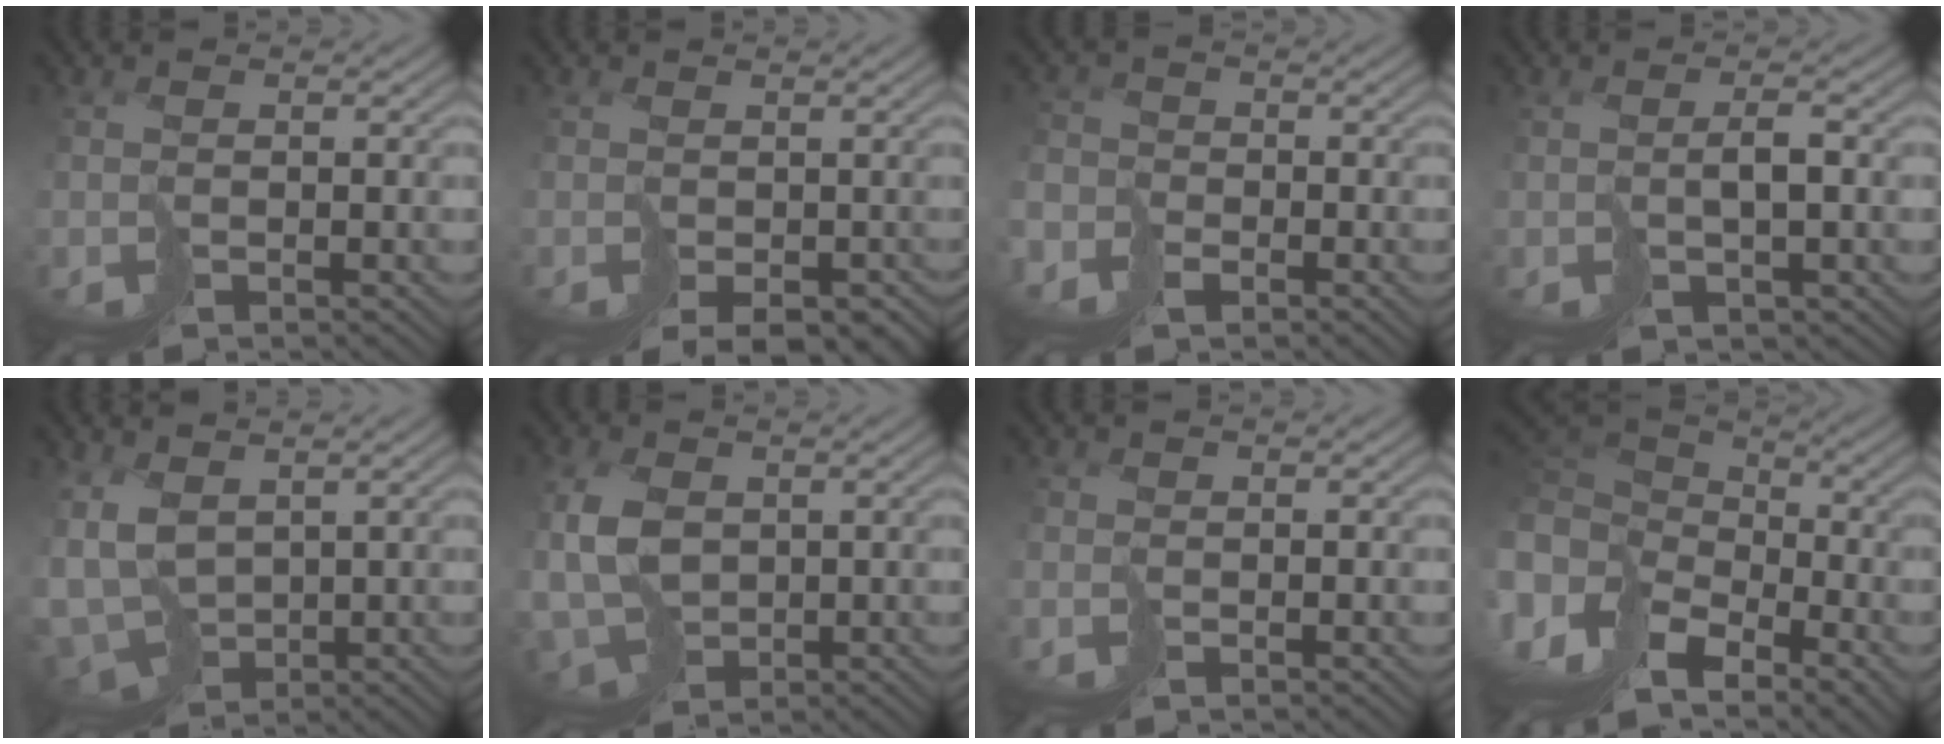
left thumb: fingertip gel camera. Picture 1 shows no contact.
{"total": 4.3, "force": [-1.7, 3.0, 2.7], "torque": [-0.048, -0.020, -0.007]}
{"total": 3.9, "force": [-2.7, 2.6, 1.0], "torque": [-0.016, -0.003, -0.062]}
{"total": 2.4, "force": [0.3, 1.1, 2.1], "torque": [-0.044, 0.002, 0.015]}
{"total": 7.7, "force": [-0.3, 5.3, 5.7], "torque": [-0.152, -0.029, 0.005]}
{"total": 7.2, "force": [0.4, 5.0, 5.2], "torque": [-0.141, -0.004, 0.005]}
{"total": 0.7, "force": [-0.2, -0.1, -0.7], "torque": [0.021, 0.001, -0.009]}
{"total": 12.6, "force": [-3.0, 8.1, 9.1], "torque": [-0.249, -0.018, -0.033]}